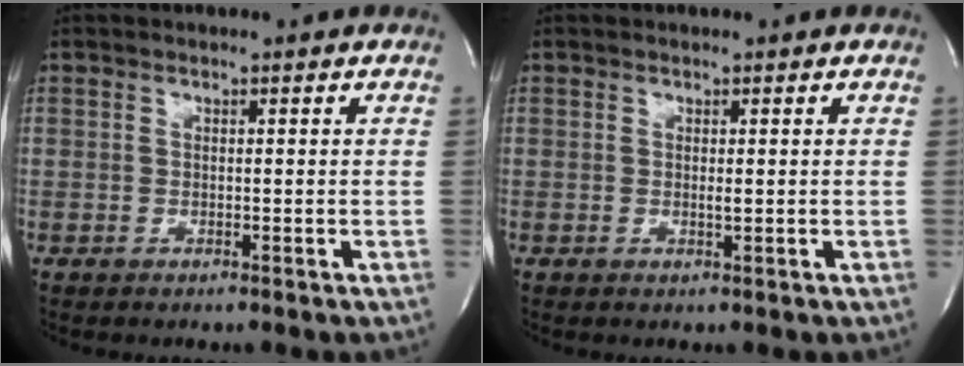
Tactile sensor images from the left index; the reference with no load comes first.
{"total": 0.6, "force": [0.1, 0.0, 0.6], "torque": [-0.015, -0.002, 0.001]}